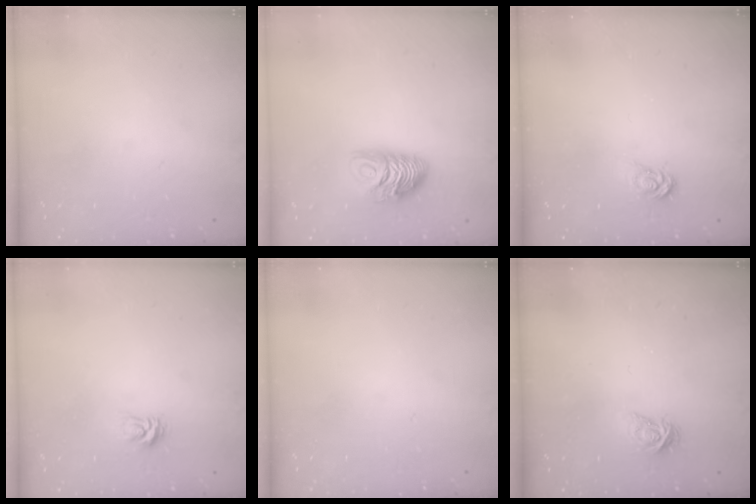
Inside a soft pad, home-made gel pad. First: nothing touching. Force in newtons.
{"total": 9.2, "press": 9.2, "slide": 0.3}
{"total": 3.2, "press": 3.2, "slide": 0.1}
{"total": 3.6, "press": 3.6, "slide": 0.4}
{"total": 0.0}
{"total": 3.9, "press": 3.9, "slide": 0.6}